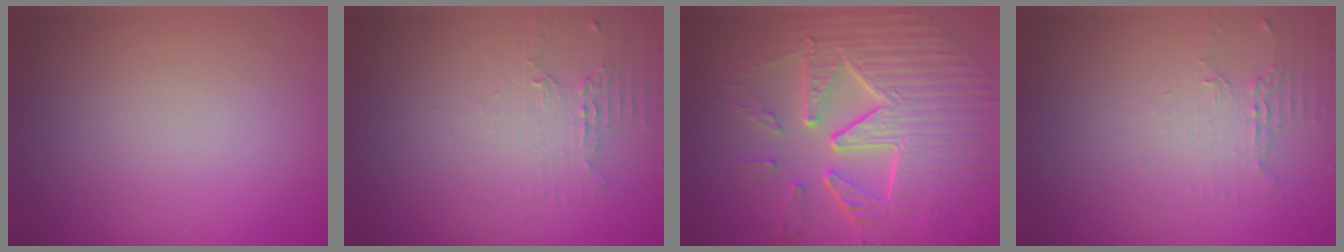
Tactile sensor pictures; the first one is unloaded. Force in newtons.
{"total": 2.0, "press": 1.5, "slide": 1.3}
{"total": 9.4, "press": 6.3, "slide": 6.9}
{"total": 2.0, "press": 1.5, "slide": 1.3}